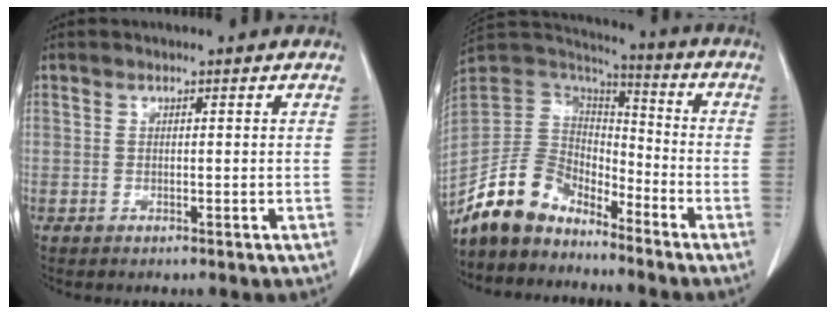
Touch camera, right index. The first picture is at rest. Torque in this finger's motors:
{"motor_torque": [-0.10, -0.20, 0.01, -0.13]}